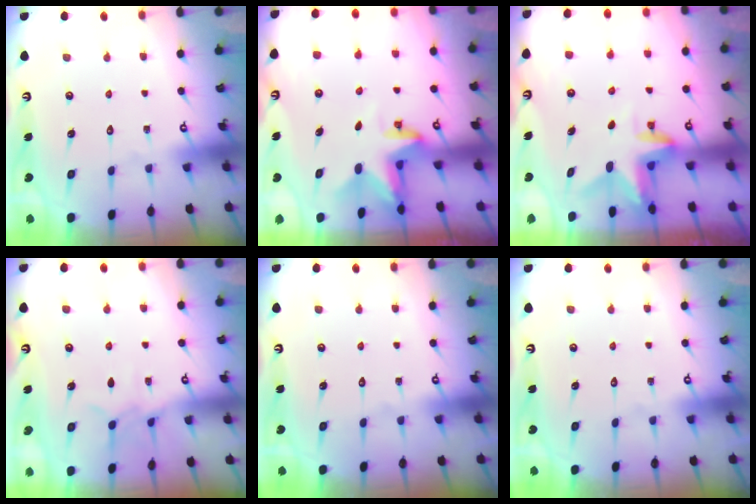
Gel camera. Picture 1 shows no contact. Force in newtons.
{"total": 2.8, "press": 2.8, "slide": 0.2}
{"total": 2.9, "press": 2.9, "slide": 0.3}
{"total": 7.2, "press": 7.2, "slide": 0.7}
{"total": 0.0}
{"total": 0.0}